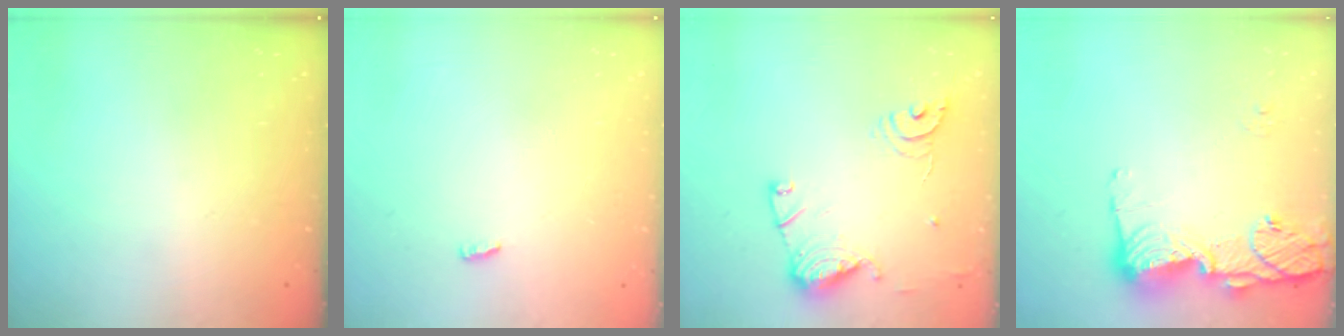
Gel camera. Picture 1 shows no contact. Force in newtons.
{"total": 2.9, "press": 2.6, "slide": 1.3}
{"total": 13.7, "press": 13.6, "slide": 1.5}
{"total": 14.2, "press": 14.2, "slide": 1.5}